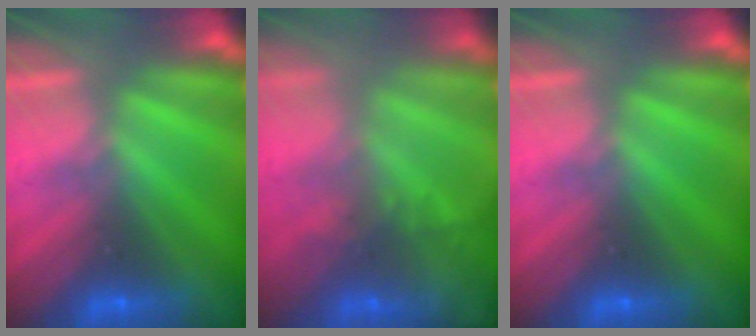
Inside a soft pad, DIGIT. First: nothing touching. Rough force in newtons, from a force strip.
{"total": 9.2}
{"total": 0.0}